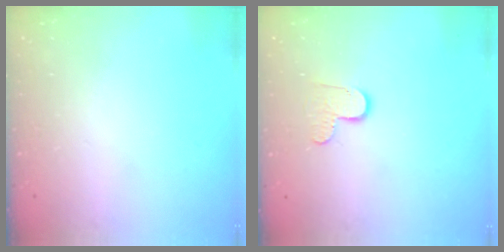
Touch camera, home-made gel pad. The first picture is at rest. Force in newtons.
{"total": 7.7, "press": 7.6, "slide": 0.4}